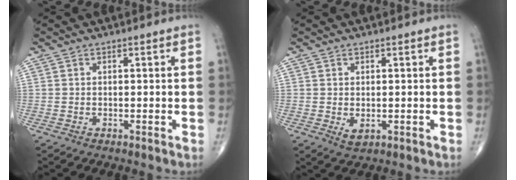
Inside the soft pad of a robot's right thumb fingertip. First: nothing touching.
{"total": 2.1, "force": [-0.2, 1.3, 1.6], "torque": [-0.022, -0.003, 0.005]}